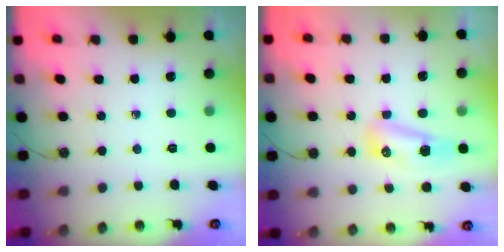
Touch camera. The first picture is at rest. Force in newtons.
{"total": 8.2, "press": 8.1, "slide": 1.2}